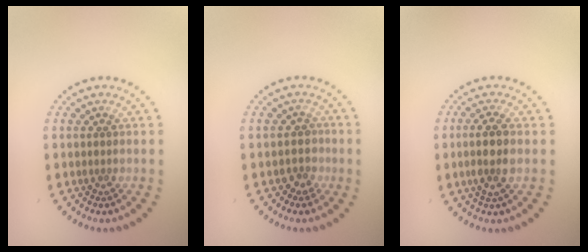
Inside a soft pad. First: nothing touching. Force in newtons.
{"total": 1.7, "press": 1.3, "slide": 1.0}
{"total": 2.8, "press": 2.6, "slide": 1.1}